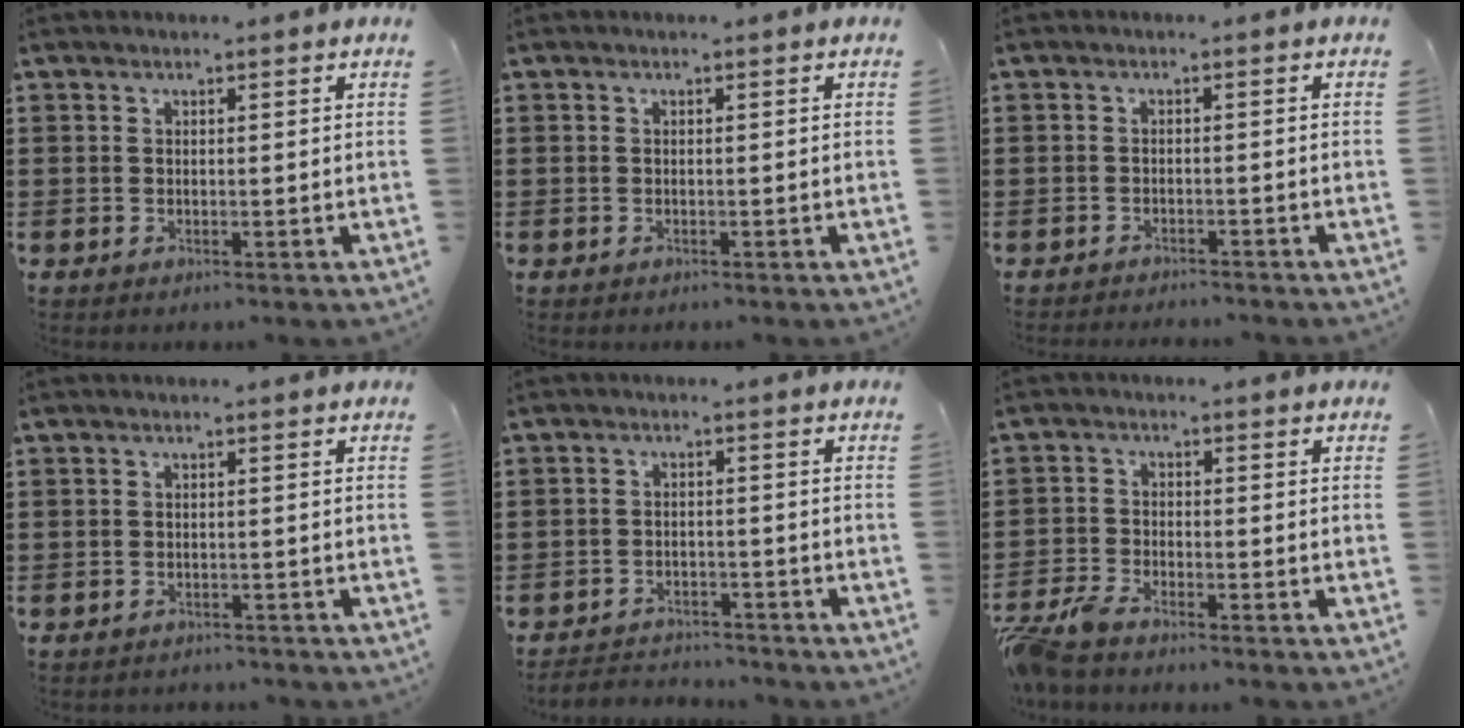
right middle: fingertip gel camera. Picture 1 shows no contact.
{"total": 0.0}
{"total": 1.5, "force": [-1.5, 0.2, 0.1], "torque": [-0.007, -0.002, -0.033]}
{"total": 1.0, "force": [-1.0, 0.1, -0.1], "torque": [-0.002, 0.002, -0.023]}
{"total": 3.2, "force": [-3.1, 0.6, -0.3], "torque": [-0.004, -0.001, -0.068]}
{"total": 4.2, "force": [-3.9, 0.3, 1.6], "torque": [-0.055, -0.011, -0.083]}